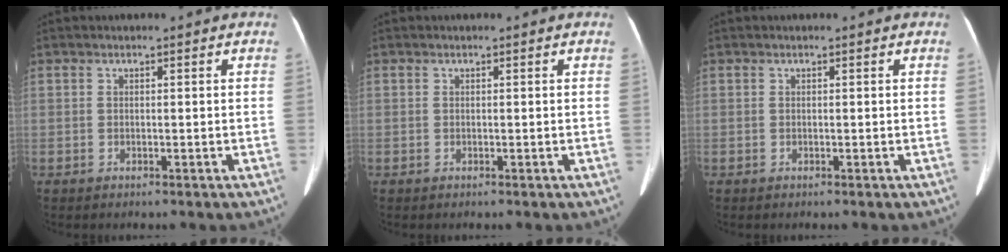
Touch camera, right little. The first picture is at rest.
{"total": 0.0}
{"total": 0.0}